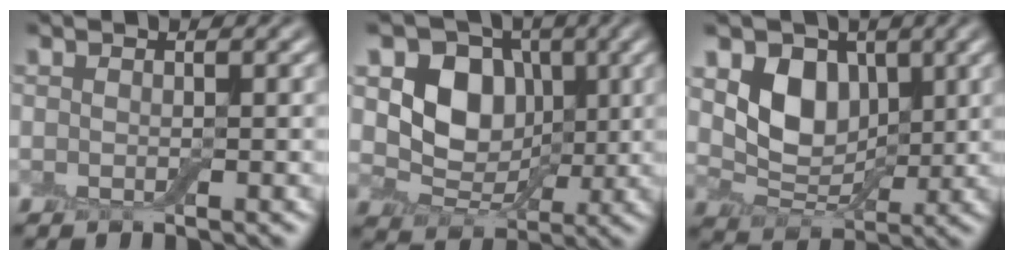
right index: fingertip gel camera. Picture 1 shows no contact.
{"total": 6.3, "force": [1.4, 5.2, 3.3], "torque": [-0.051, -0.005, 0.015]}
{"total": 5.4, "force": [1.6, 4.0, 3.2], "torque": [-0.064, -0.009, 0.025]}